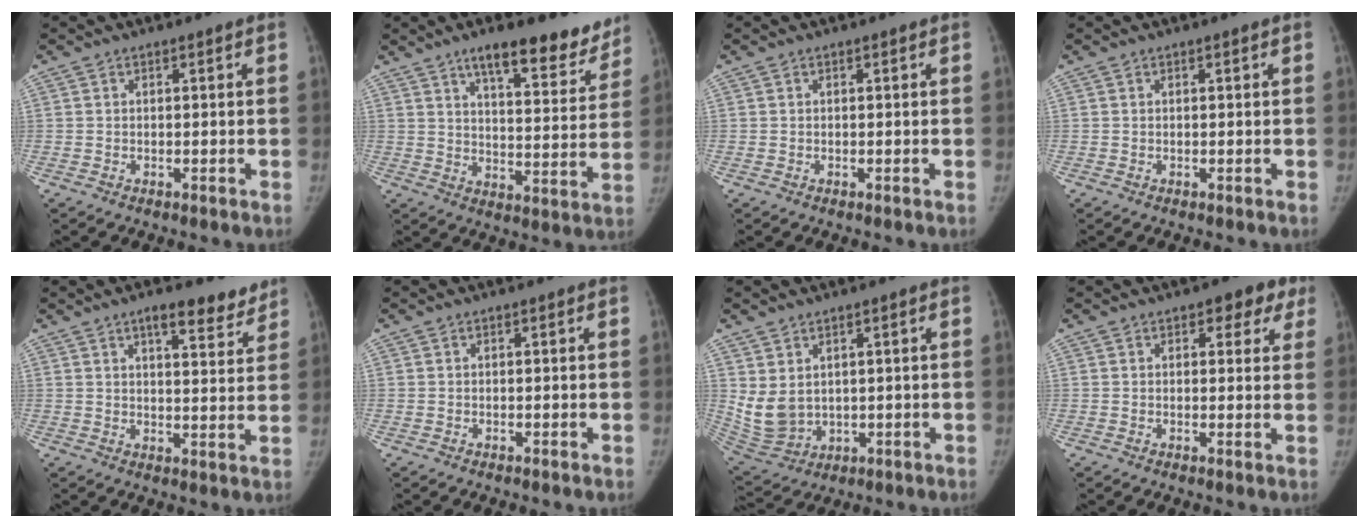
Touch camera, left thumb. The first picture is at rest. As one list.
[{"total": 15.7, "force": [11.6, 5.3, 9.2], "torque": [-0.071, -0.065, 0.167]}, {"total": 0.0}, {"total": 0.0}, {"total": 8.1, "force": [5.9, 2.7, 4.7], "torque": [-0.037, -0.035, 0.083]}, {"total": 0.0}, {"total": 7.8, "force": [2.0, 5.7, 4.9], "torque": [-0.086, -0.016, 0.064]}, {"total": 5.4, "force": [2.9, 3.2, 3.2], "torque": [0.003, -0.006, 0.027]}]